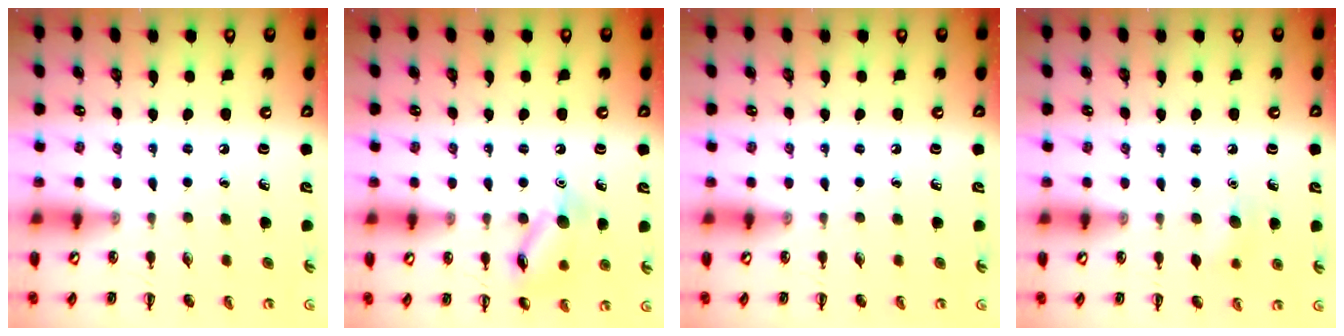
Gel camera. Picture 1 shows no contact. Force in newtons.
{"total": 11.4, "press": 11.4, "slide": 0.6}
{"total": 0.0}
{"total": 6.2, "press": 6.0, "slide": 1.5}